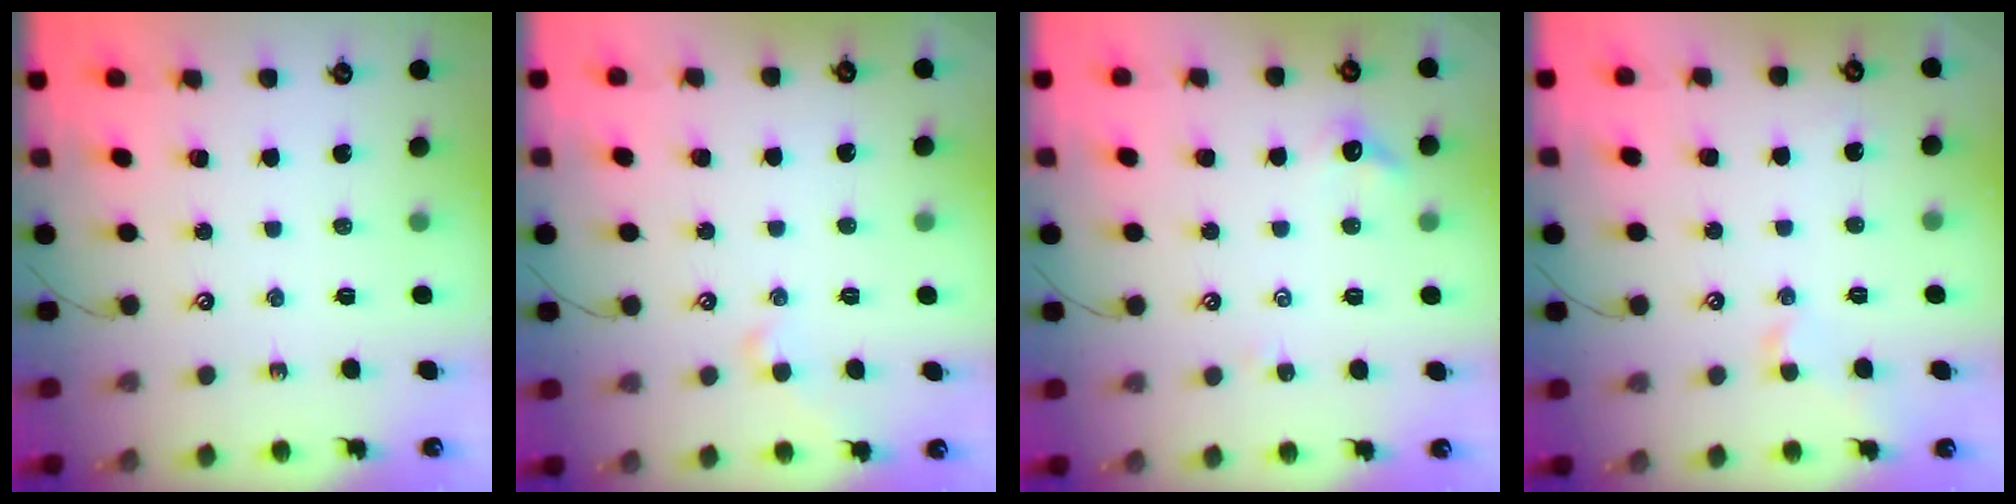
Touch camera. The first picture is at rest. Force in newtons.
{"total": 1.0, "press": 0.9, "slide": 0.3}
{"total": 2.1, "press": 2.1, "slide": 0.5}
{"total": 0.7, "press": 0.7, "slide": 0.1}